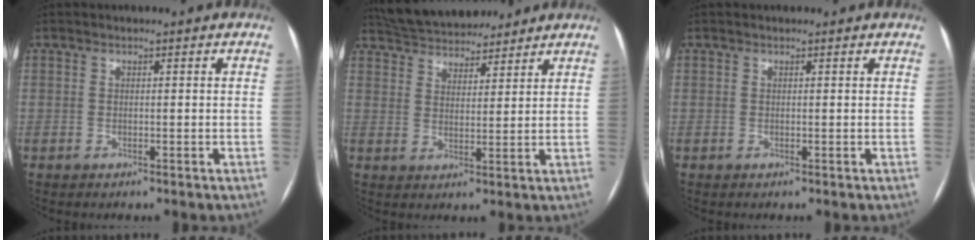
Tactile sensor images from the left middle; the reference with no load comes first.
{"total": 12.6, "force": [11.6, 3.5, 3.7], "torque": [-0.062, 0.027, 0.185]}
{"total": 0.8, "force": [0.7, 0.4, 0.1], "torque": [-0.006, 0.019, 0.011]}